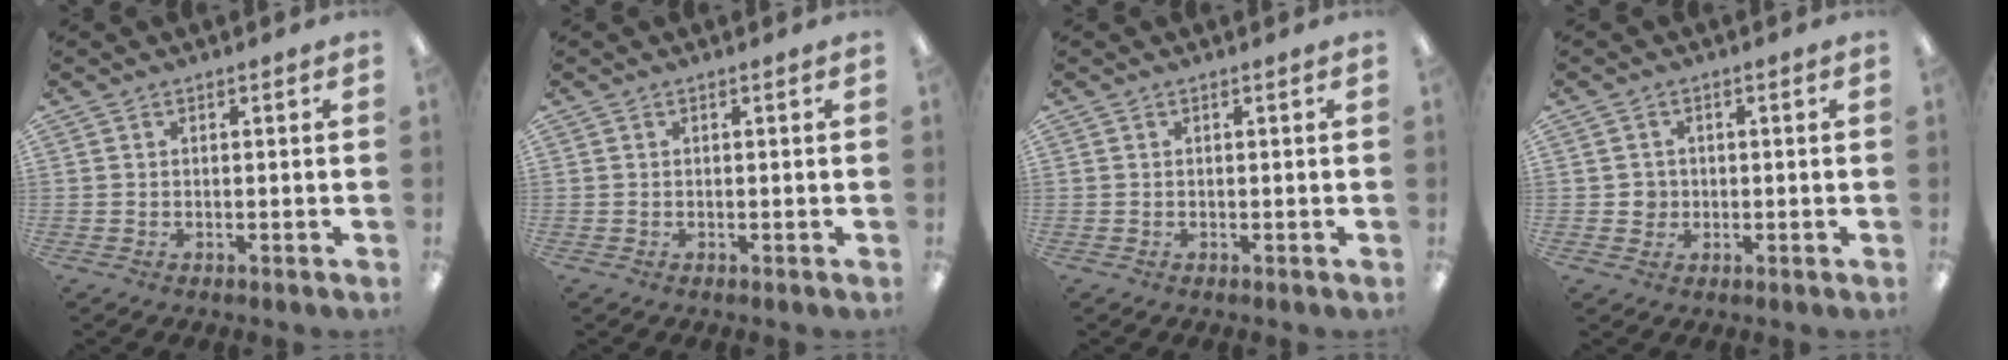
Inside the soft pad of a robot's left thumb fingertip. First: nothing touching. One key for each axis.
{"total": 0.0}
{"total": 0.0}
{"total": 2.7, "fx": -0.1, "fy": 2.6, "fz": 0.4, "tx": -0.004, "ty": 0.002, "tz": -0.006}